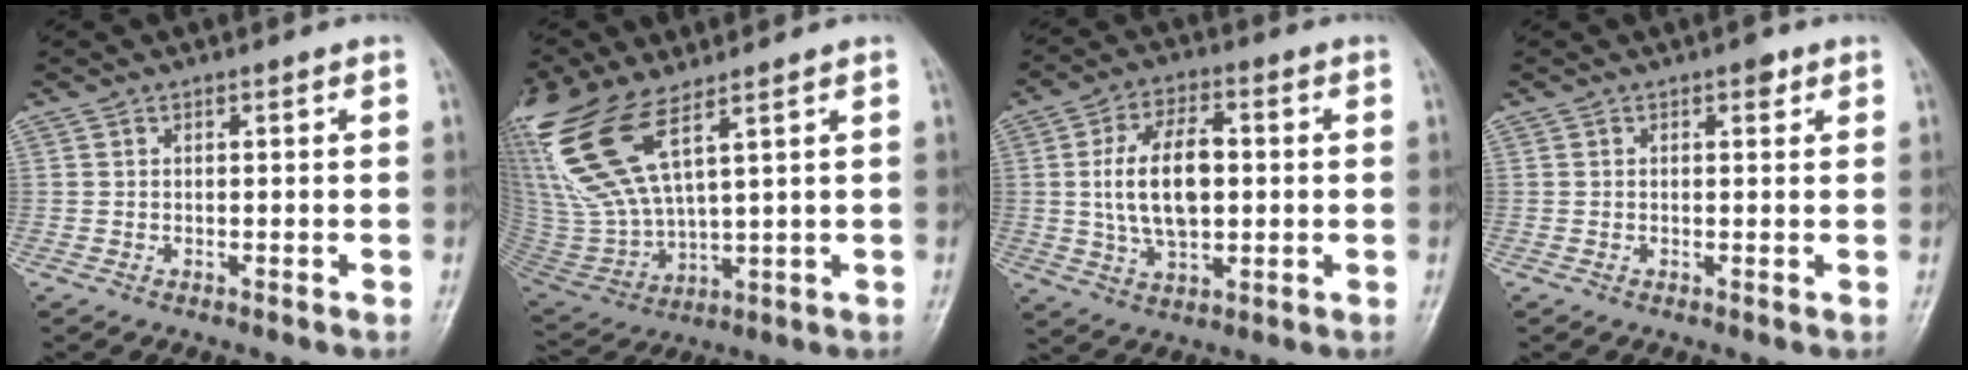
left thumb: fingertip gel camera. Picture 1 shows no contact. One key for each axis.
{"total": 18.5, "fx": 10.1, "fy": 6.3, "fz": 14.2, "tx": -0.333, "ty": -0.034, "tz": 0.214}
{"total": 12.5, "fx": 0.7, "fy": 7.0, "fz": 10.4, "tx": -0.182, "ty": 0.007, "tz": 0.016}
{"total": 1.5, "fx": 0.9, "fy": 0.8, "fz": 0.9, "tx": -0.003, "ty": -0.001, "tz": 0.009}